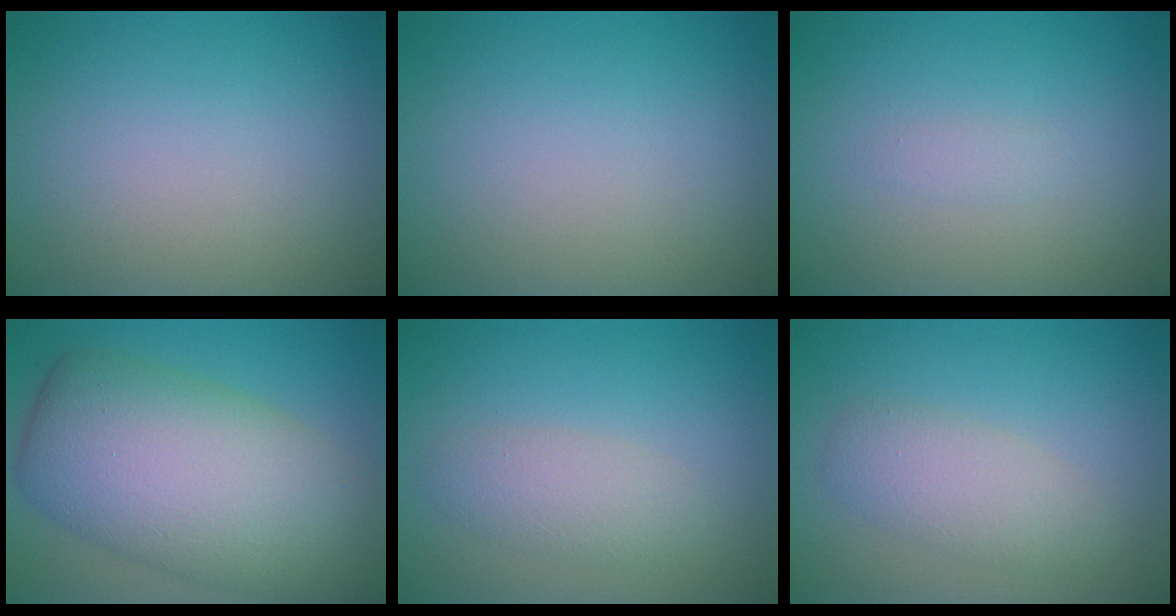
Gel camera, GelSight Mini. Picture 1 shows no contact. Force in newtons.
{"total": 0.0}
{"total": 0.7, "press": 0.7, "slide": 0.0}
{"total": 12.1, "press": 12.1, "slide": 0.4}
{"total": 2.5, "press": 2.5, "slide": 0.1}
{"total": 3.0, "press": 3.0, "slide": 0.3}